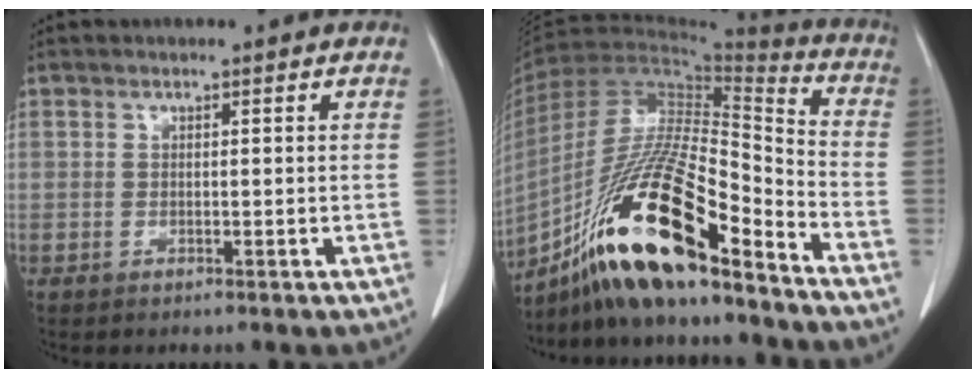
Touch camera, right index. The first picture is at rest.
{"total": 21.0, "force": [-13.6, 3.2, 15.7], "torque": [-0.315, -0.015, -0.243]}